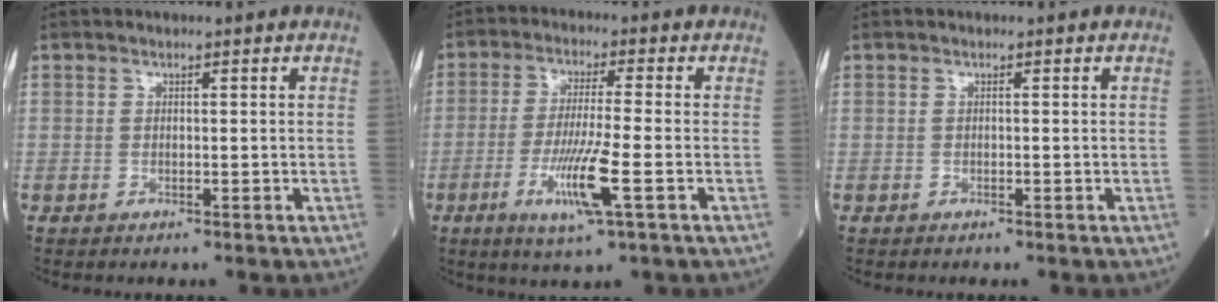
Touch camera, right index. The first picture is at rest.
{"total": 9.1, "force": [-3.1, -0.2, 8.6], "torque": [-0.168, -0.019, -0.058]}
{"total": 0.0}